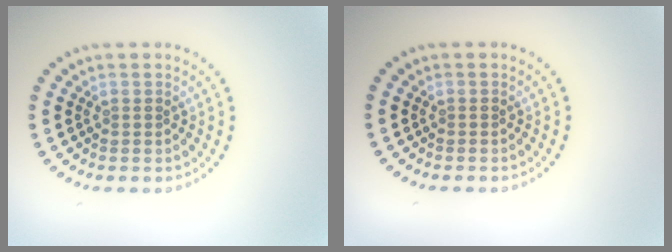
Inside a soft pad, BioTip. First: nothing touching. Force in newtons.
{"total": 0.0}